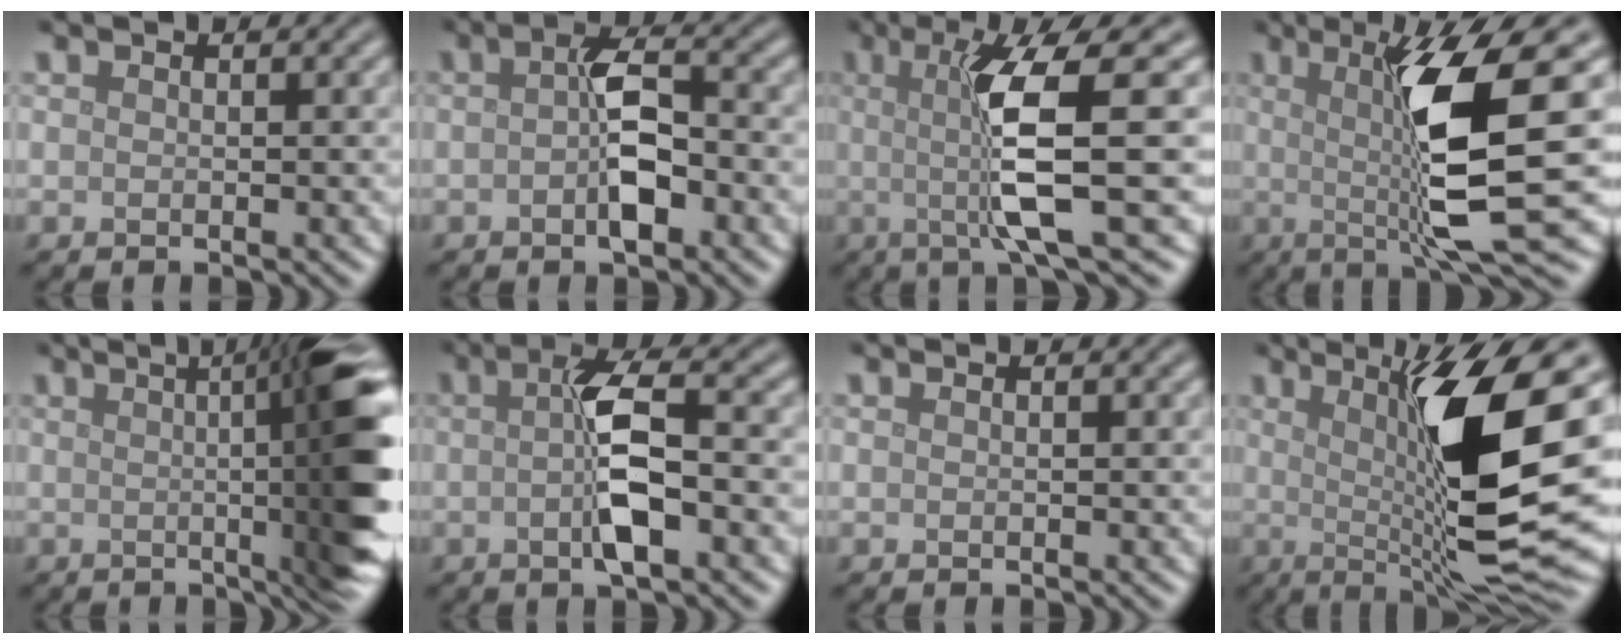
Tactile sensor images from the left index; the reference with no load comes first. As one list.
[{"total": 4.1, "force": [-0.8, 1.5, 3.7], "torque": [-0.069, 0.003, -0.018]}, {"total": 7.8, "force": [0.4, 1.3, 7.7], "torque": [-0.125, -0.005, 0.007]}, {"total": 10.1, "force": [0.7, 1.6, 9.9], "torque": [-0.141, -0.009, 0.015]}, {"total": 14.3, "force": [0.9, 3.4, 13.9], "torque": [-0.131, 0.013, 0.012]}, {"total": 5.4, "force": [-0.4, 1.2, 5.2], "torque": [-0.094, 0.004, -0.014]}, {"total": 0.0}, {"total": 13.3, "force": [1.3, 2.6, 13.0], "torque": [-0.196, -0.004, 0.028]}]